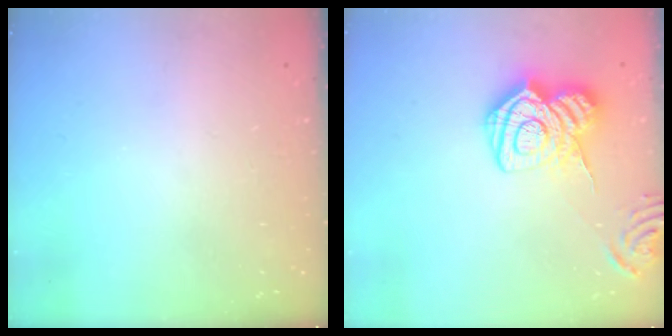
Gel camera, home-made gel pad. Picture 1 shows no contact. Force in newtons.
{"total": 16.9, "press": 16.8, "slide": 1.1}